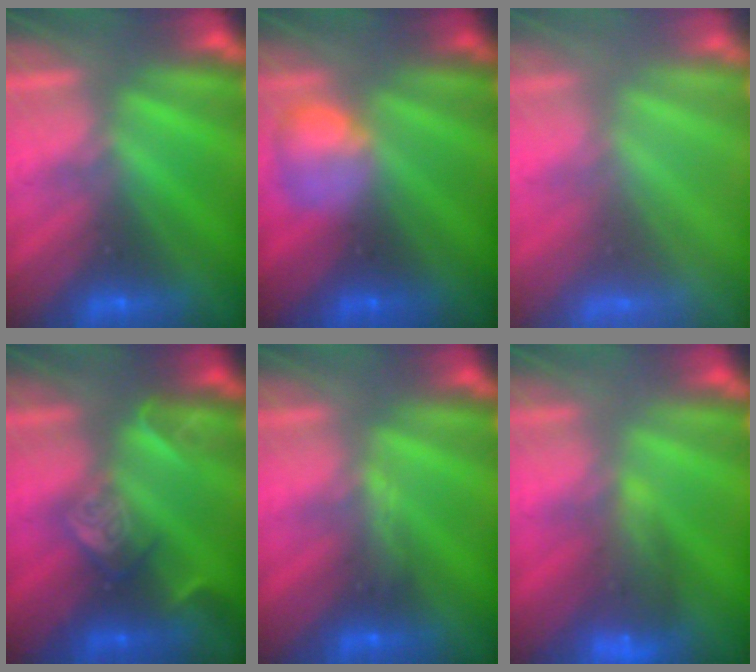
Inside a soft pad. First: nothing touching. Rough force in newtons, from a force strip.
{"total": 2.3}
{"total": 8.0}
{"total": 2.4}
{"total": 2.9}
{"total": 6.2}